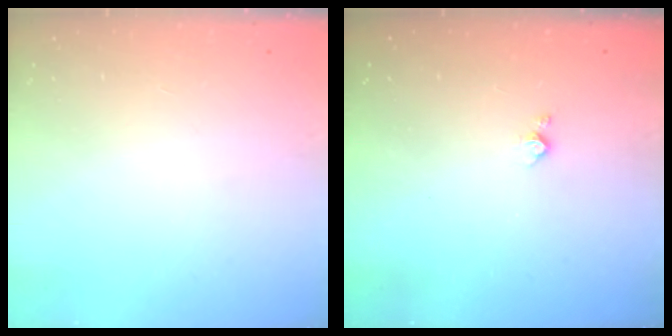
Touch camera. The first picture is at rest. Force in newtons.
{"total": 2.9, "press": 2.9, "slide": 0.5}